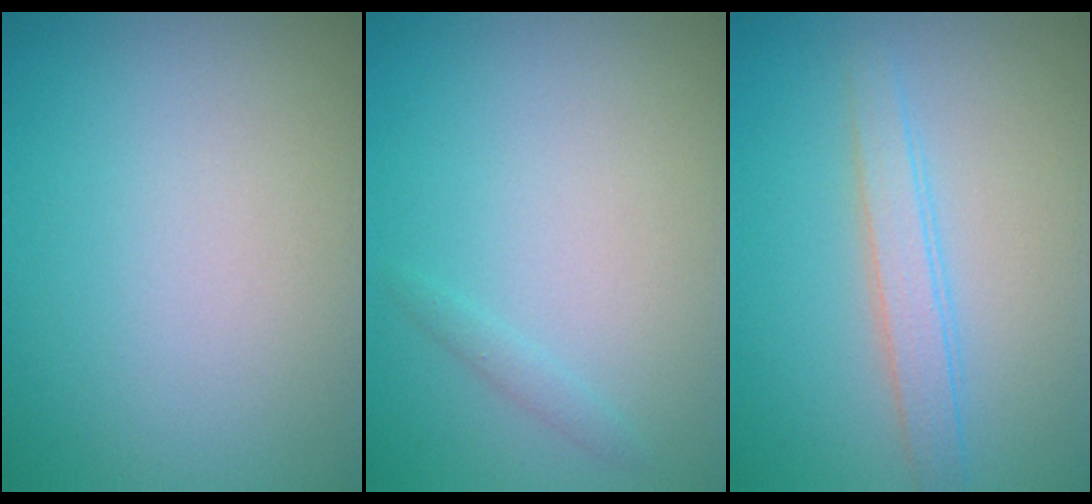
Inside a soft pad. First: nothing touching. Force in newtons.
{"total": 0.8, "press": 0.8, "slide": 0.1}
{"total": 2.4, "press": 2.4, "slide": 0.1}